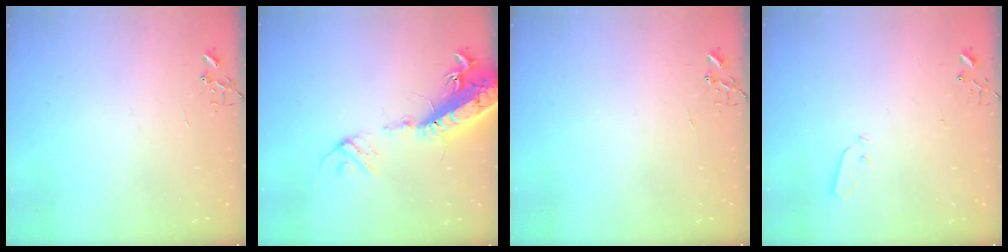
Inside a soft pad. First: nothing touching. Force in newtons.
{"total": 20.7, "press": 20.1, "slide": 4.8}
{"total": 0.0}
{"total": 3.0, "press": 2.9, "slide": 0.3}